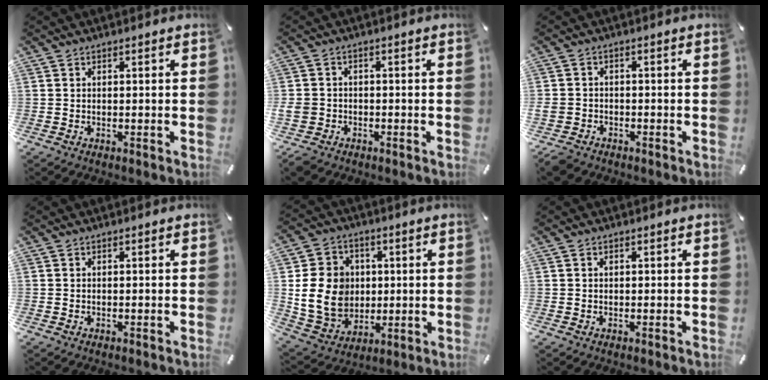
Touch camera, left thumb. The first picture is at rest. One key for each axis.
{"total": 4.4, "fx": -1.8, "fy": 3.8, "fz": 1.3, "tx": -0.041, "ty": 0.007, "tz": -0.037}
{"total": 4.0, "fx": -2.3, "fy": 3.1, "fz": 1.1, "tx": -0.038, "ty": 0.010, "tz": -0.048}
{"total": 0.0}
{"total": 14.6, "fx": 0.7, "fy": 12.8, "fz": 7.0, "tx": -0.148, "ty": 0.006, "tz": 0.019}
{"total": 0.7, "fx": 0.2, "fy": 0.6, "fz": 0.3, "tx": -0.007, "ty": 0.004, "tz": 0.003}